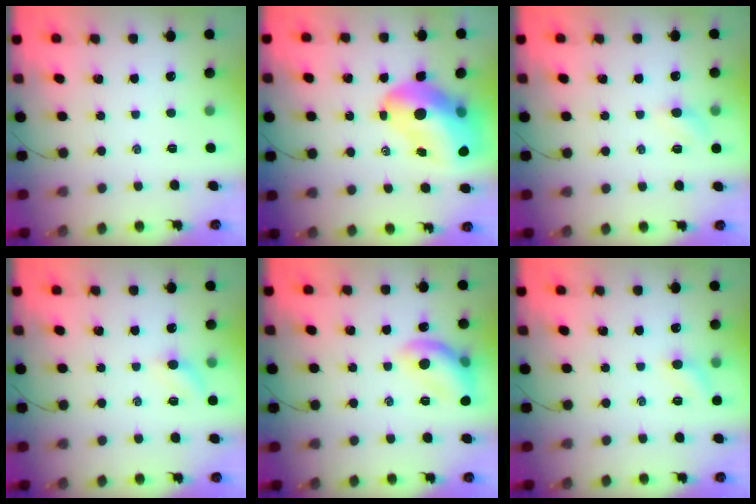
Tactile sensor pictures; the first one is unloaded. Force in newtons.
{"total": 17.8, "press": 17.2, "slide": 4.6}
{"total": 3.6, "press": 3.4, "slide": 1.1}
{"total": 5.7, "press": 5.5, "slide": 1.5}
{"total": 11.2, "press": 11.2, "slide": 0.1}
{"total": 6.2, "press": 5.9, "slide": 1.9}